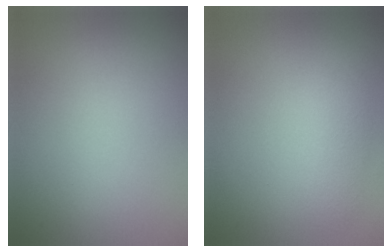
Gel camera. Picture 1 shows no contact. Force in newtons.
{"total": 2.4, "press": 2.4, "slide": 0.0}